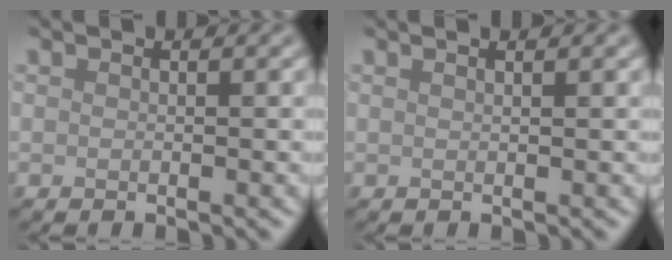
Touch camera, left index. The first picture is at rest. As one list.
[{"total": 2.0, "force": [1.2, 0.8, 1.3], "torque": [0.001, -0.001, -0.007]}]